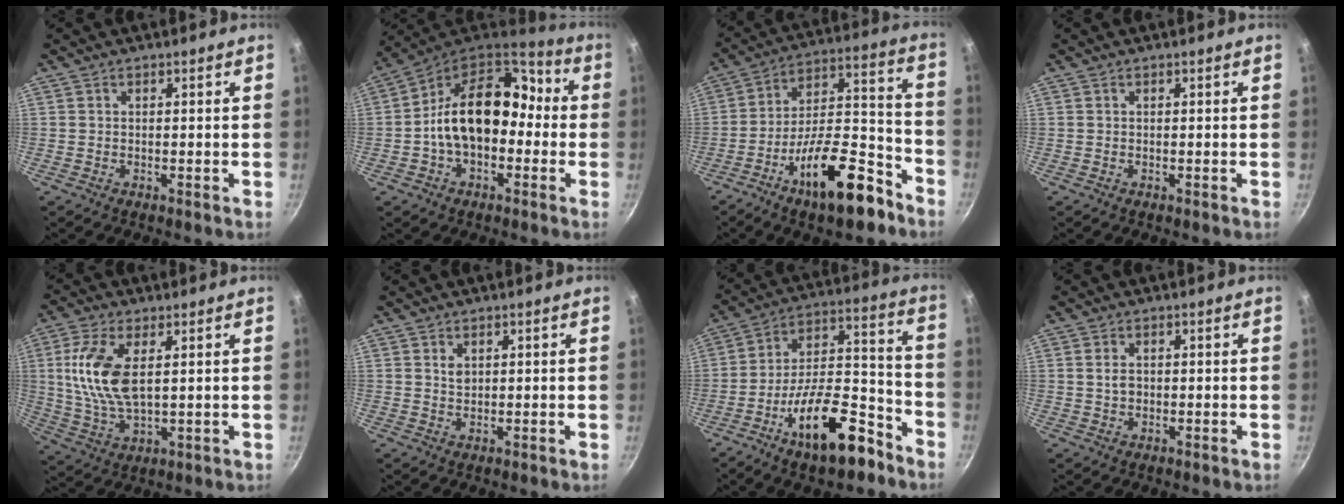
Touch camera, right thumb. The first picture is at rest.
{"total": 18.9, "force": [-1.3, 12.9, 13.8], "torque": [-0.193, 0.059, -0.038]}
{"total": 20.0, "force": [-11.6, 7.5, 14.5], "torque": [-0.192, 0.091, -0.188]}
{"total": 0.0}
{"total": 12.4, "force": [2.6, 6.1, 10.5], "torque": [-0.208, -0.008, 0.056]}
{"total": 1.9, "force": [0.7, 1.3, 1.1], "torque": [-0.016, -0.003, 0.015]}
{"total": 19.4, "force": [-11.1, 7.9, 13.8], "torque": [-0.185, 0.091, -0.180]}
{"total": 2.3, "force": [0.2, 1.7, 1.5], "torque": [-0.021, 0.001, 0.004]}